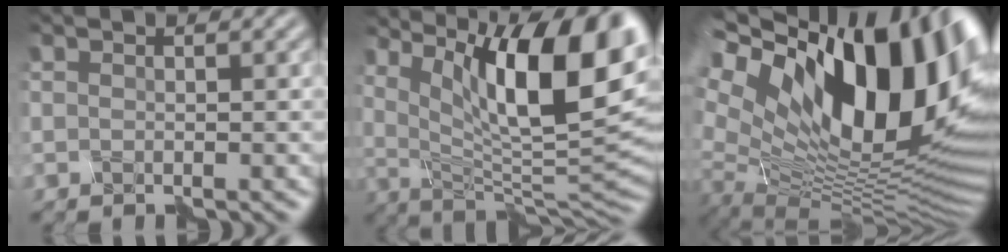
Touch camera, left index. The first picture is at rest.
{"total": 13.6, "force": [5.5, 3.5, 11.9], "torque": [-0.177, 0.000, 0.096]}
{"total": 19.4, "force": [6.8, 9.2, 15.7], "torque": [-0.264, 0.030, 0.120]}